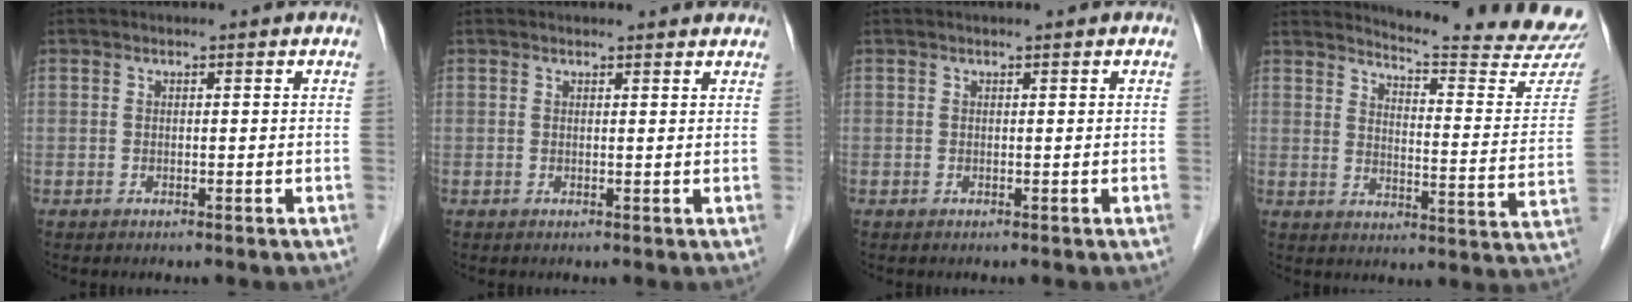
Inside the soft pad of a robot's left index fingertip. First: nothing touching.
{"total": 3.8, "force": [3.7, 0.7, 0.7], "torque": [-0.010, 0.005, 0.031]}
{"total": 0.0}
{"total": 18.9, "force": [18.5, -0.7, 3.6], "torque": [-0.052, -0.133, 0.211]}